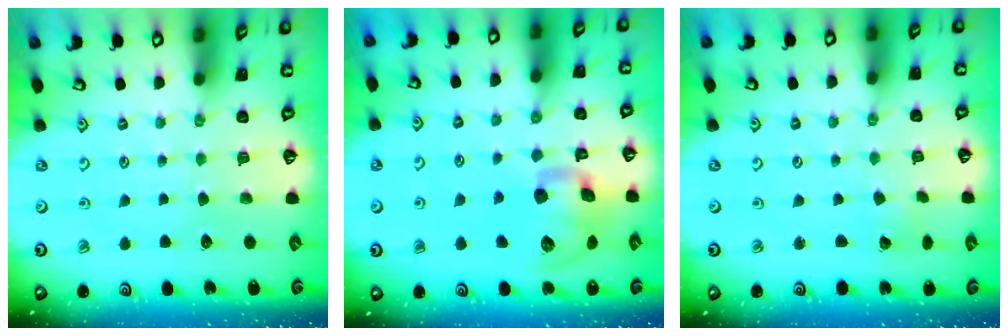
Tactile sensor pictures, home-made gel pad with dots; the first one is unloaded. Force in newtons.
{"total": 13.4, "press": 13.2, "slide": 2.0}
{"total": 2.3, "press": 2.3, "slide": 0.3}